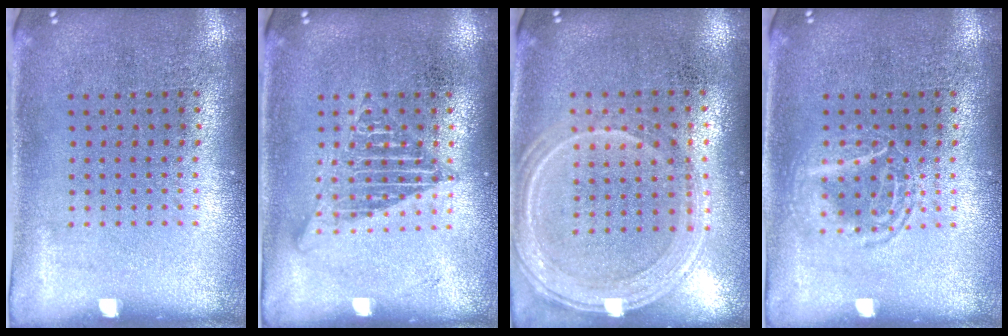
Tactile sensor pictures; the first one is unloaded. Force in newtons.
{"total": 2.2, "press": 2.2, "slide": 0.2}
{"total": 1.2, "press": 1.1, "slide": 0.3}
{"total": 2.1, "press": 2.1, "slide": 0.3}